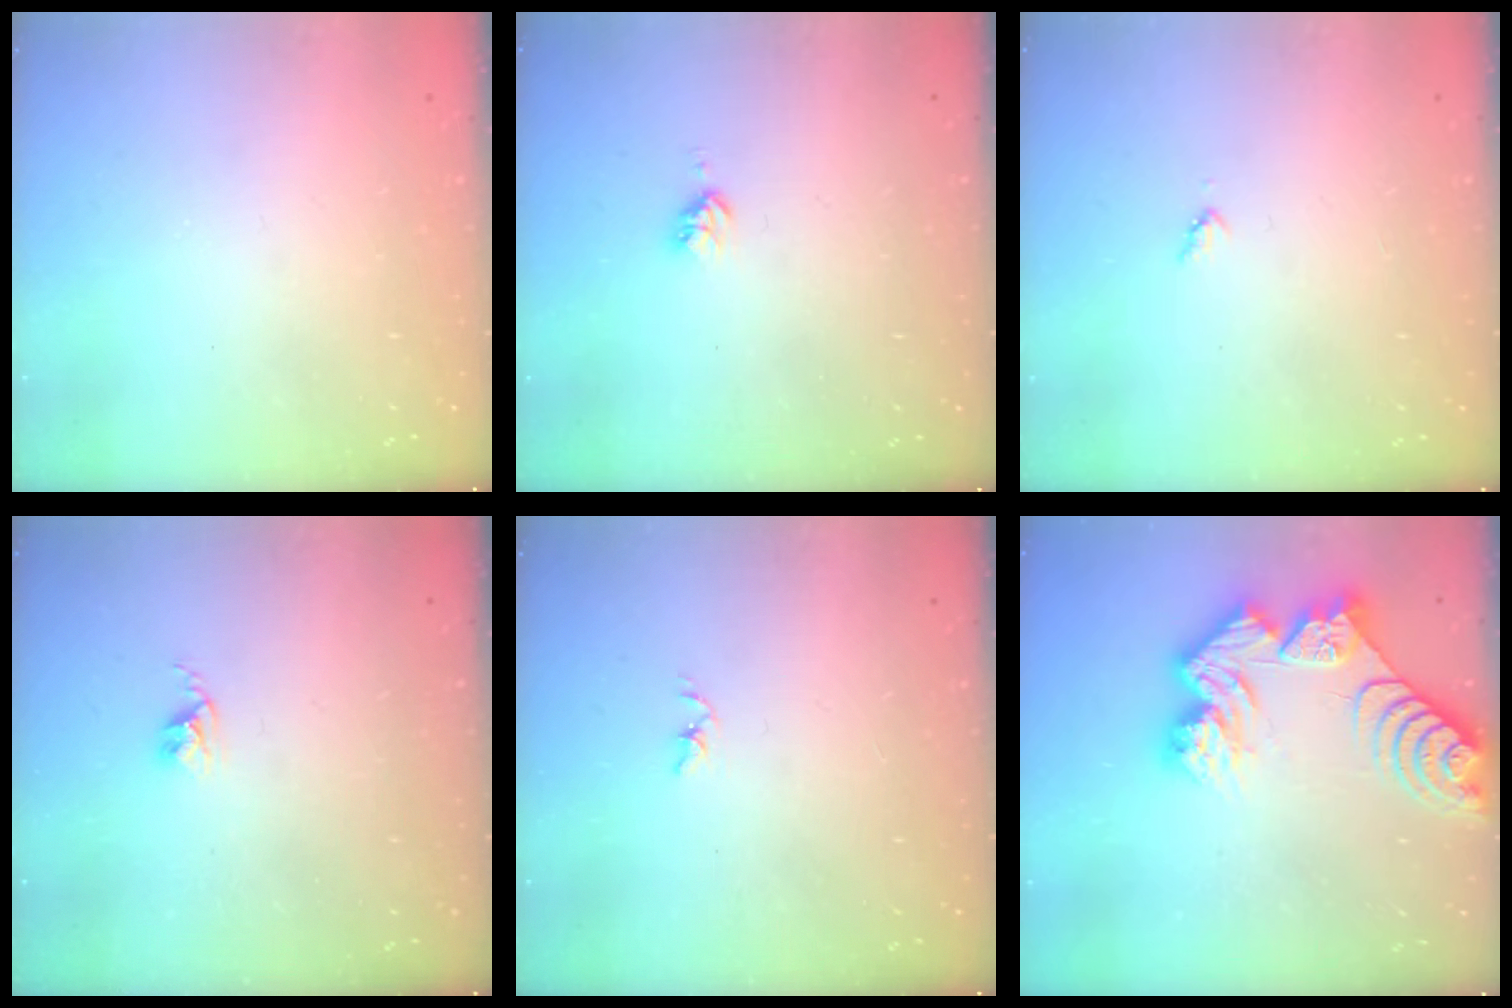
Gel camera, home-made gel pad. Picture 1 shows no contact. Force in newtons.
{"total": 3.7, "press": 3.7, "slide": 0.5}
{"total": 3.0, "press": 3.0, "slide": 0.3}
{"total": 2.4, "press": 2.4, "slide": 0.3}
{"total": 1.8, "press": 1.7, "slide": 0.3}
{"total": 15.1, "press": 15.0, "slide": 1.4}